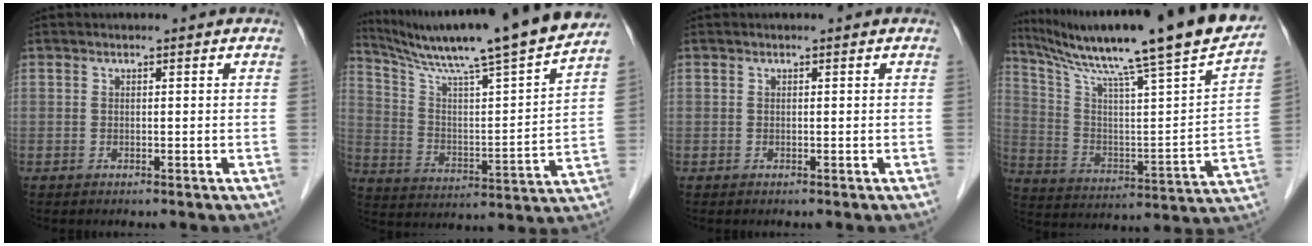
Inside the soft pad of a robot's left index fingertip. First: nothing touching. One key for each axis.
{"total": 22.9, "fx": 19.8, "fy": -1.1, "fz": 11.6, "tx": -0.197, "ty": -0.026, "tz": 0.297}
{"total": 0.0}
{"total": 27.7, "fx": 22.0, "fy": 0.3, "fz": 16.7, "tx": -0.281, "ty": -0.035, "tz": 0.323}